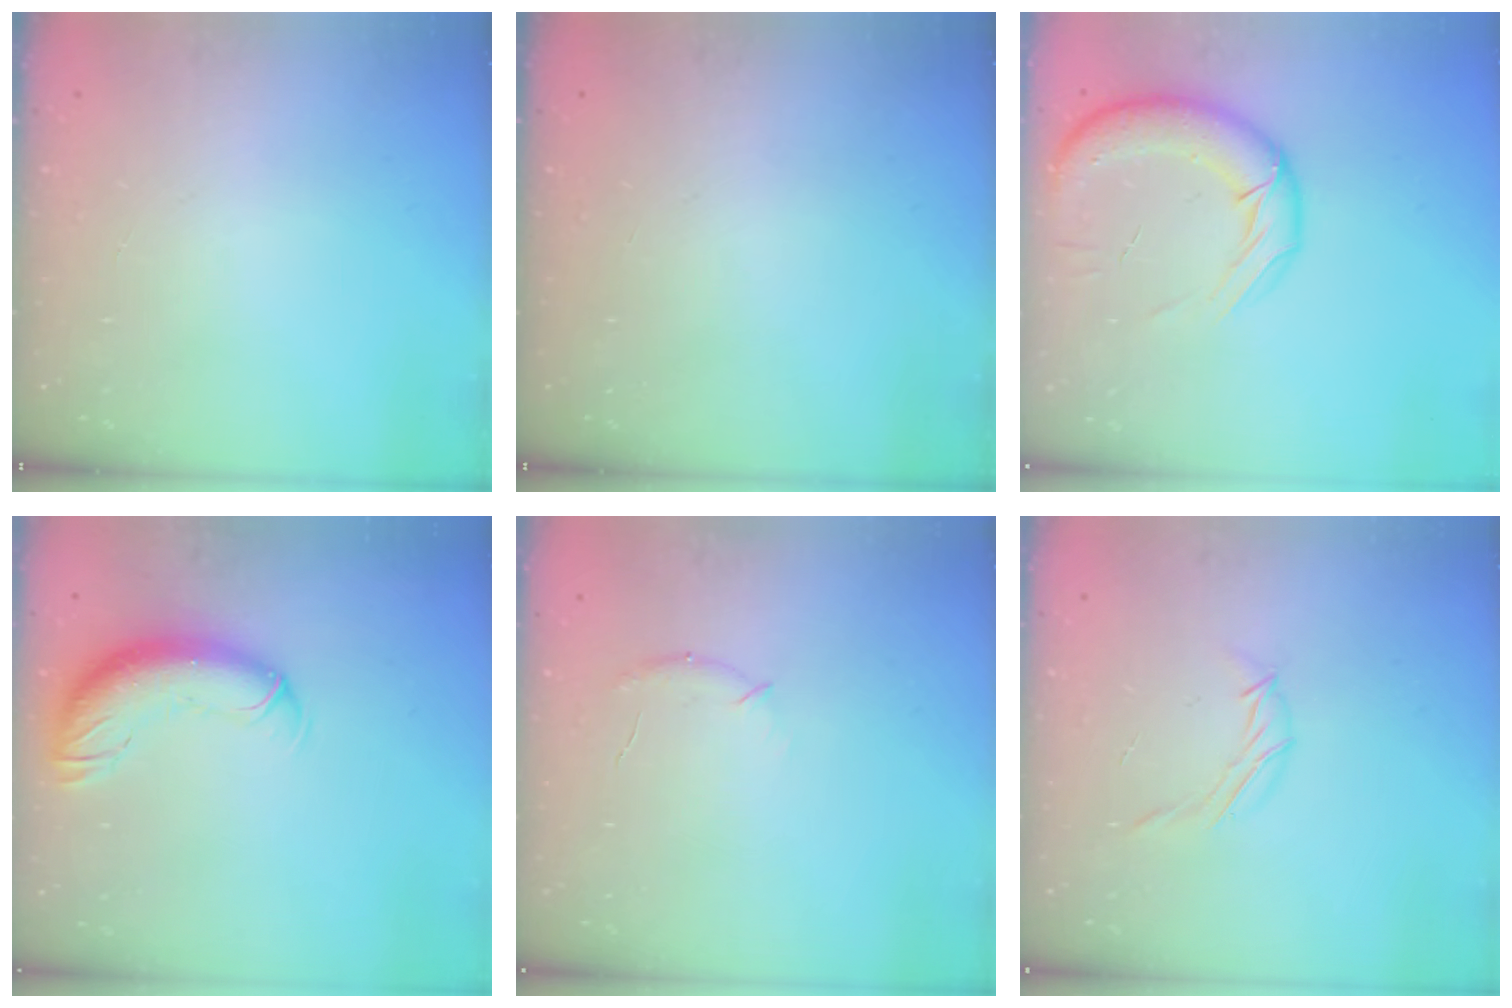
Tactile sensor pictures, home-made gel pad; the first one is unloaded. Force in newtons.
{"total": 0.0}
{"total": 15.3, "press": 14.8, "slide": 3.8}
{"total": 13.1, "press": 12.8, "slide": 2.9}
{"total": 6.9, "press": 6.7, "slide": 1.8}
{"total": 5.5, "press": 5.4, "slide": 1.2}